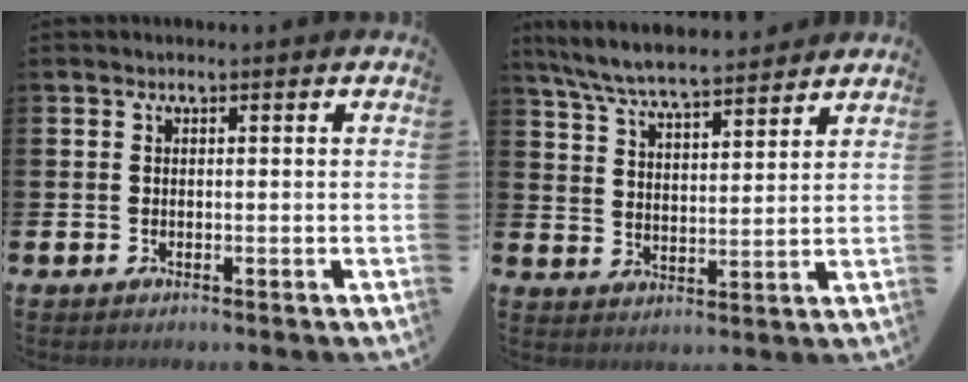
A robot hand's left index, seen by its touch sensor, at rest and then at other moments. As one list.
[{"total": 6.7, "force": [6.4, 0.4, 1.8], "torque": [-0.060, -0.037, 0.114]}]